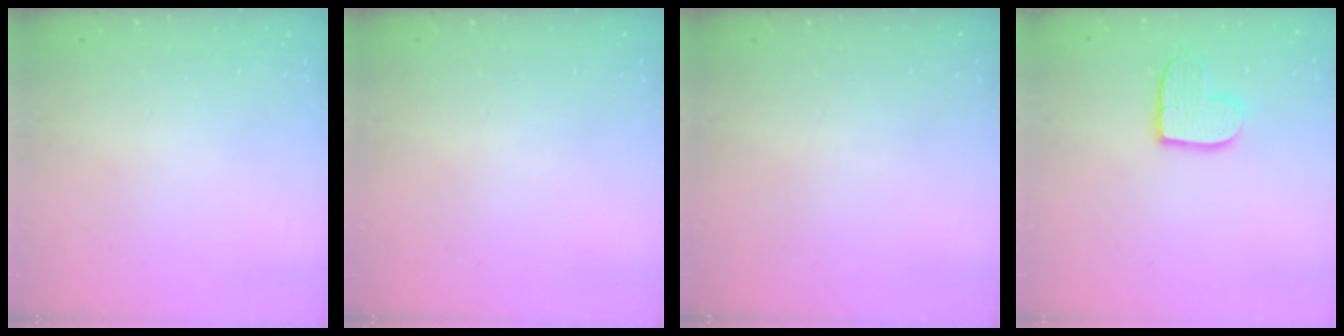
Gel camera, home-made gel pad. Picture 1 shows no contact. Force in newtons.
{"total": 0.0}
{"total": 0.0}
{"total": 10.3, "press": 10.2, "slide": 0.9}